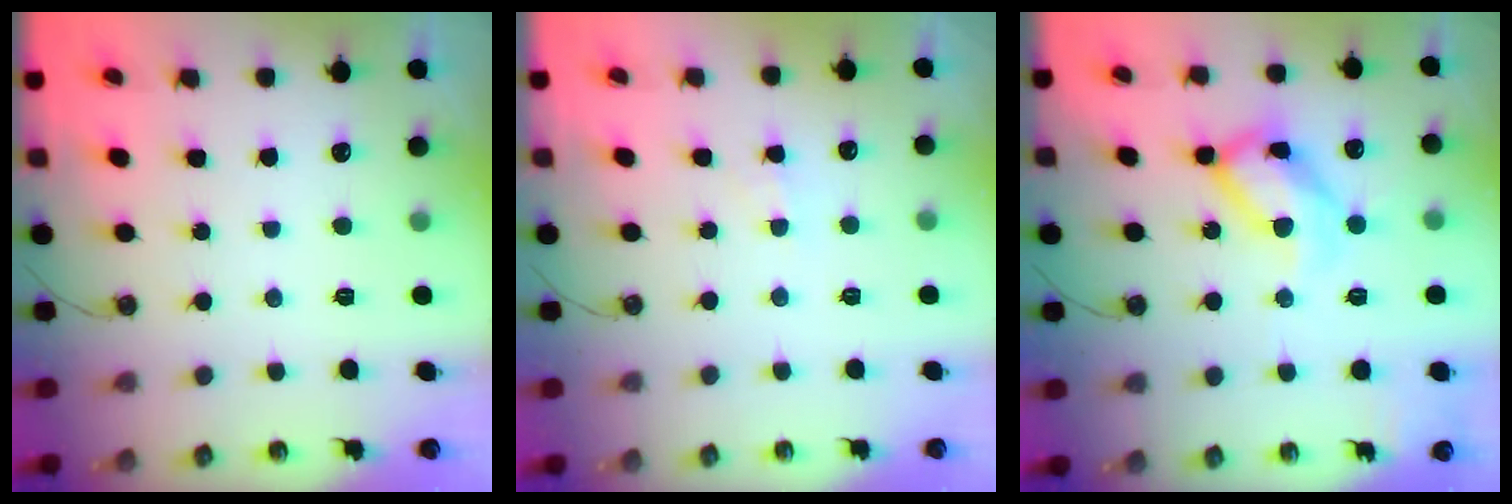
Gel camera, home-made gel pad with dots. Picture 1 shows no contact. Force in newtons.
{"total": 3.0, "press": 2.9, "slide": 0.5}
{"total": 15.9, "press": 15.8, "slide": 2.1}